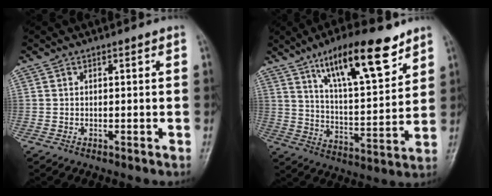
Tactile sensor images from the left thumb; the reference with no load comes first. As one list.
[{"total": 17.6, "force": [10.9, 5.3, 12.8], "torque": [-0.182, -0.051, 0.188]}]